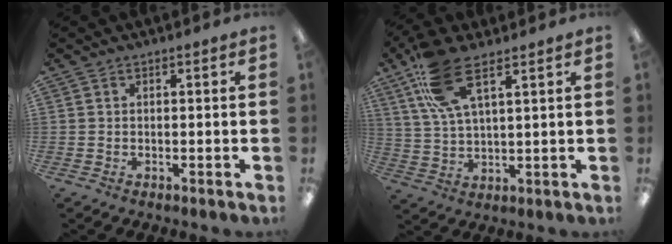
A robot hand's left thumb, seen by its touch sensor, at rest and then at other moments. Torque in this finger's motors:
{"motor_torque": [0.10, 0.52, 1.25, -1.52, 0.12]}